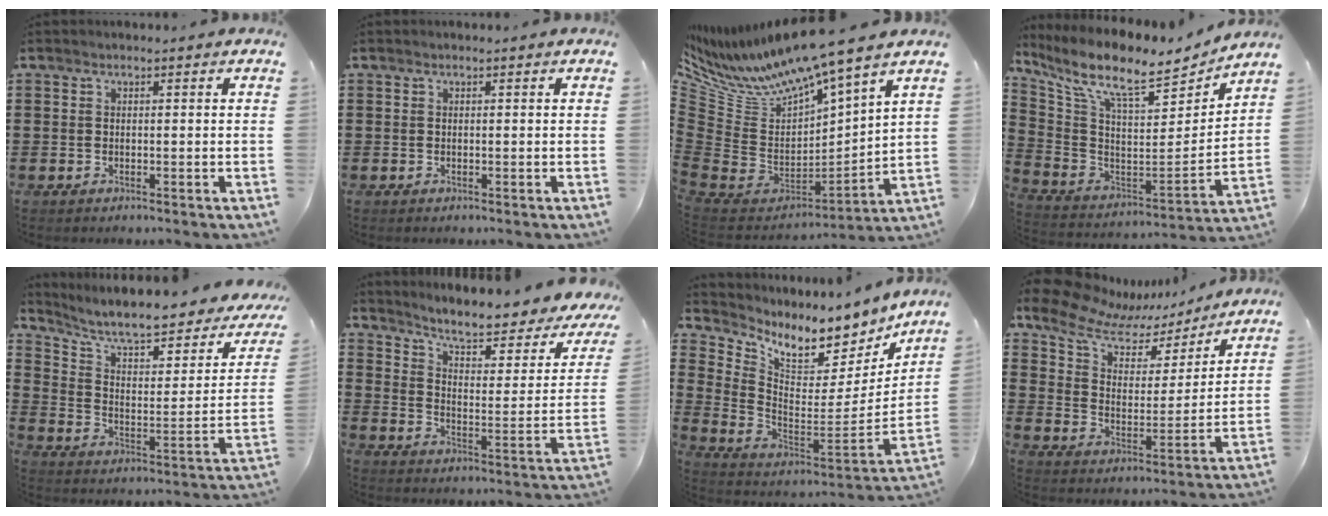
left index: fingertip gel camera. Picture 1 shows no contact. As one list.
[{"total": 0.0}, {"total": 9.9, "force": [8.7, 1.5, 4.5], "torque": [-0.133, -0.073, 0.146]}, {"total": 11.4, "force": [9.3, 2.2, 6.2], "torque": [-0.151, -0.066, 0.157]}, {"total": 8.6, "force": [7.0, 1.5, 4.7], "torque": [-0.113, -0.053, 0.115]}, {"total": 6.6, "force": [5.3, 0.9, 3.8], "torque": [-0.089, -0.043, 0.083]}, {"total": 8.2, "force": [7.1, 2.6, 3.1], "torque": [-0.084, -0.068, 0.120]}, {"total": 10.3, "force": [8.2, 4.2, 4.5], "torque": [-0.120, -0.039, 0.143]}]